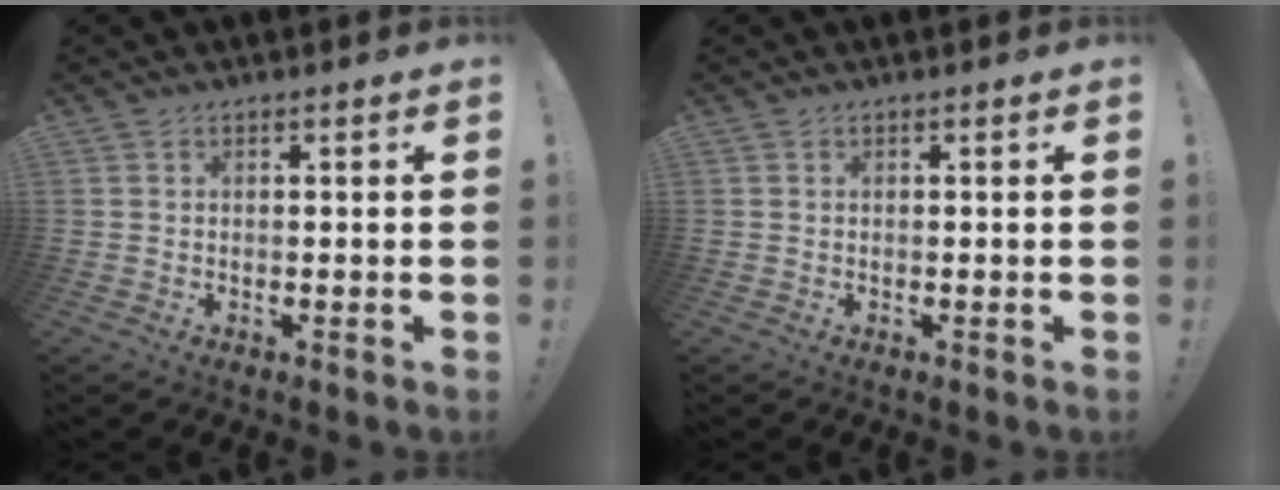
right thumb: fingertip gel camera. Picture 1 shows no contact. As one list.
[{"total": 0.0}]